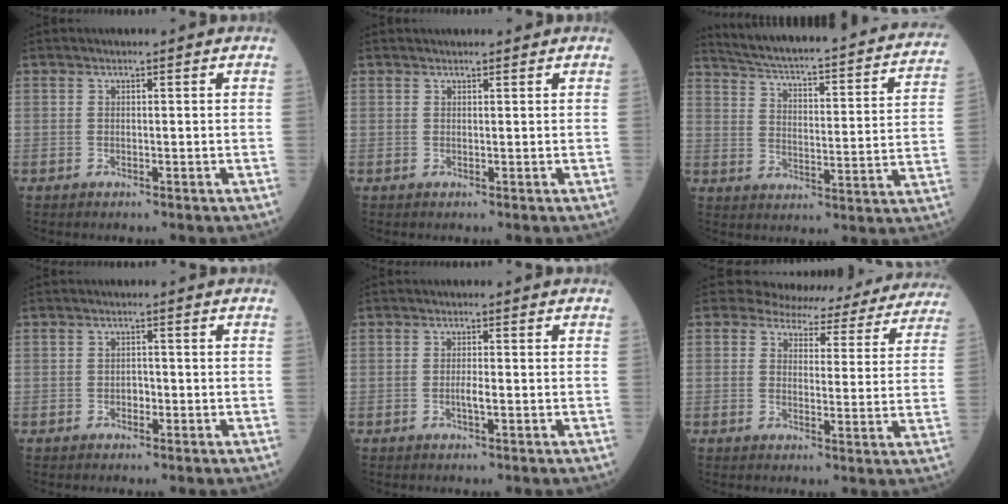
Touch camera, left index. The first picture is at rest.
{"total": 2.9, "force": [2.7, 0.5, 0.6], "torque": [-0.005, 0.020, 0.032]}
{"total": 27.7, "force": [24.6, 3.5, 12.2], "torque": [-0.189, -0.061, 0.300]}
{"total": 1.3, "force": [-1.0, 0.7, 0.5], "torque": [-0.005, -0.003, -0.019]}
{"total": 1.4, "force": [-0.9, 0.0, 1.0], "torque": [-0.021, -0.008, -0.016]}
{"total": 16.7, "force": [15.7, 5.2, 2.4], "torque": [-0.008, -0.044, 0.157]}